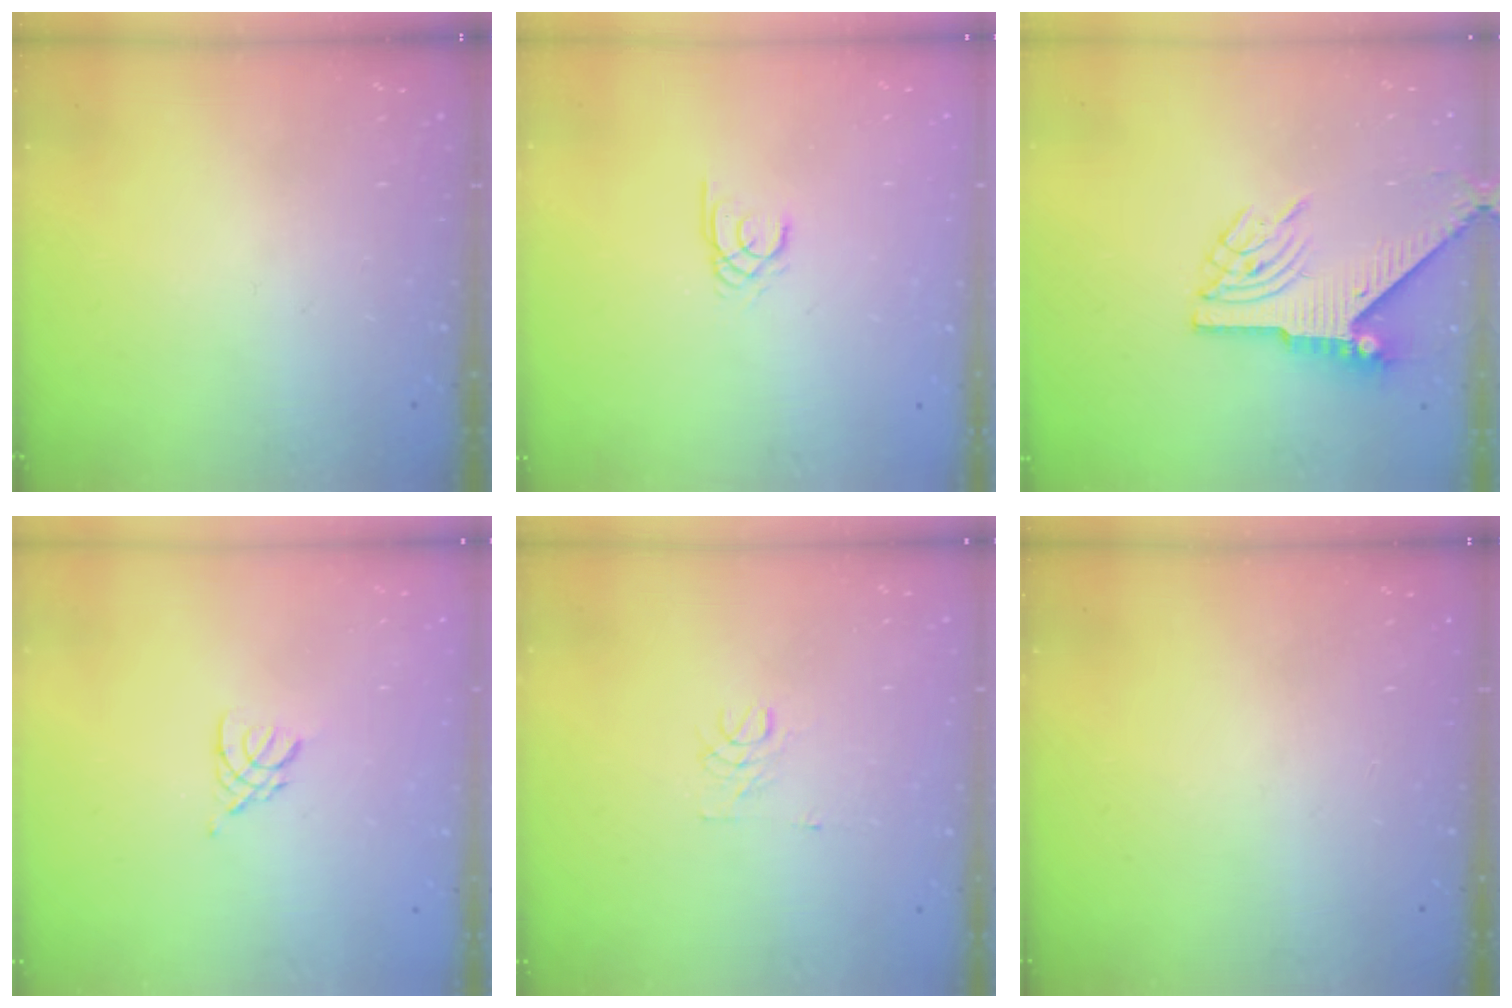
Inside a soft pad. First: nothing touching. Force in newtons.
{"total": 1.7, "press": 1.7, "slide": 0.2}
{"total": 7.9, "press": 7.9, "slide": 1.0}
{"total": 2.9, "press": 2.8, "slide": 0.6}
{"total": 3.5, "press": 3.5, "slide": 0.3}
{"total": 0.0}